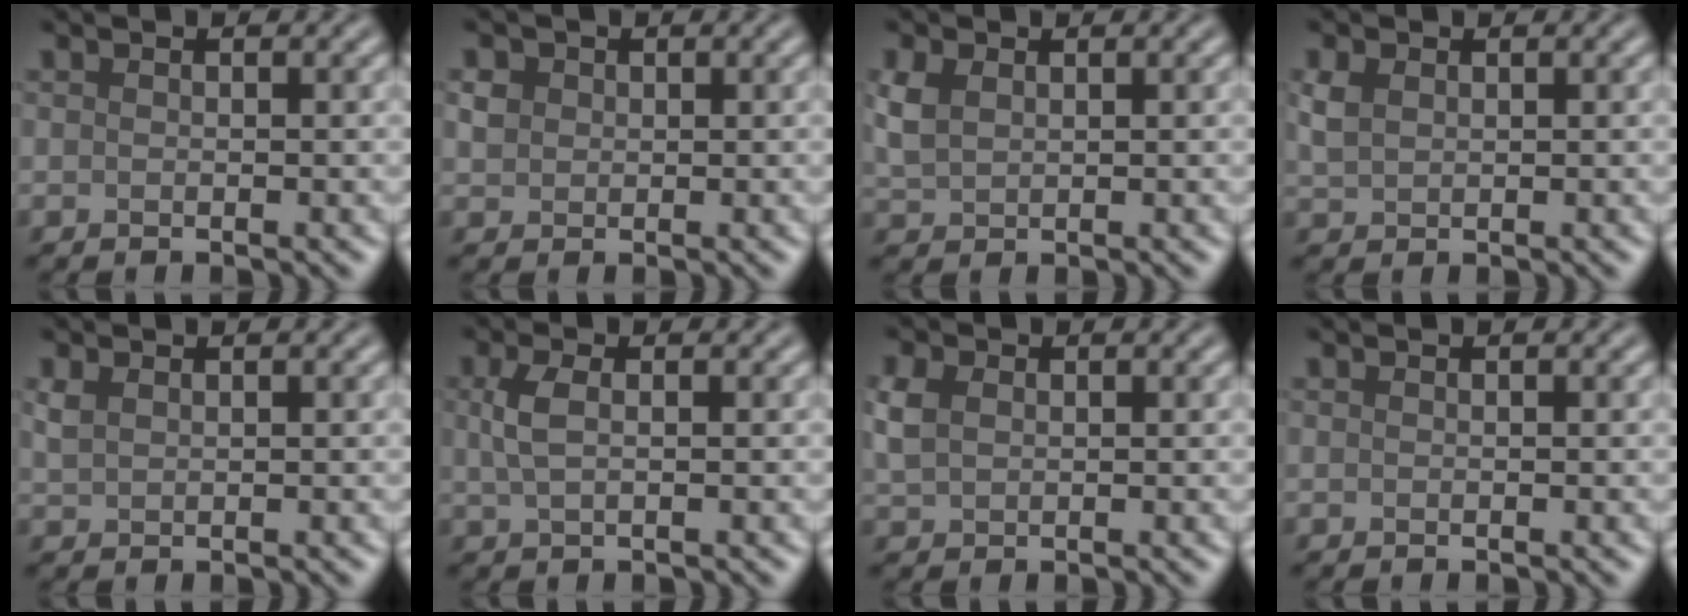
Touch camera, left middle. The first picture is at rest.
{"total": 1.4, "force": [0.4, 1.3, 0.4], "torque": [-0.005, 0.001, 0.007]}
{"total": 2.5, "force": [1.0, 1.7, 1.6], "torque": [-0.044, 0.003, 0.022]}
{"total": 1.8, "force": [0.7, 1.3, 1.0], "torque": [-0.026, 0.003, 0.018]}
{"total": 1.2, "force": [0.7, 0.7, 0.7], "torque": [-0.019, 0.001, 0.018]}
{"total": 2.1, "force": [0.5, 1.0, 1.8], "torque": [-0.045, 0.003, 0.010]}
{"total": 2.4, "force": [0.7, 1.9, 1.4], "torque": [-0.036, 0.005, 0.013]}
{"total": 0.0}